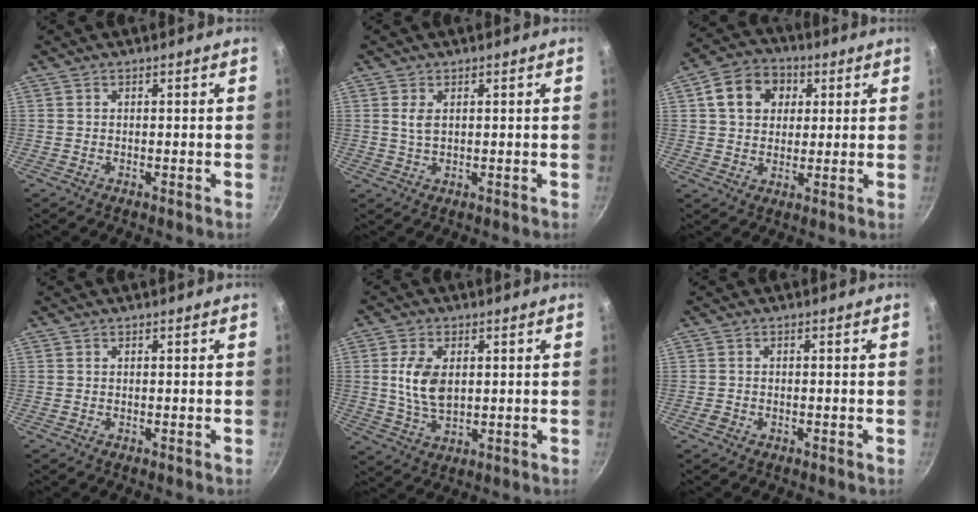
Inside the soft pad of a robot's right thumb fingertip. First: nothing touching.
{"total": 2.6, "force": [0.8, 1.4, 2.1], "torque": [-0.038, -0.006, 0.016]}
{"total": 10.6, "force": [3.2, 8.4, 5.6], "torque": [-0.073, 0.008, 0.041]}
{"total": 0.0}
{"total": 8.4, "force": [1.3, 5.1, 6.6], "torque": [-0.121, -0.009, 0.027]}
{"total": 1.4, "force": [-0.8, 0.9, 0.6], "torque": [-0.016, 0.007, -0.015]}